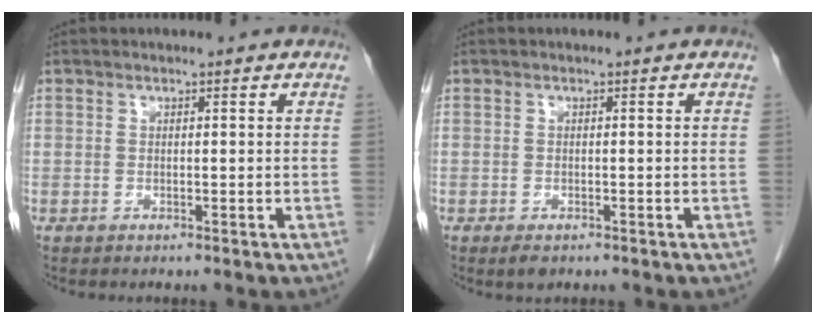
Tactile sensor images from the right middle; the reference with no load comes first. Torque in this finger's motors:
{"motor_torque": [0.21, 0.00, 0.00, 0.00]}